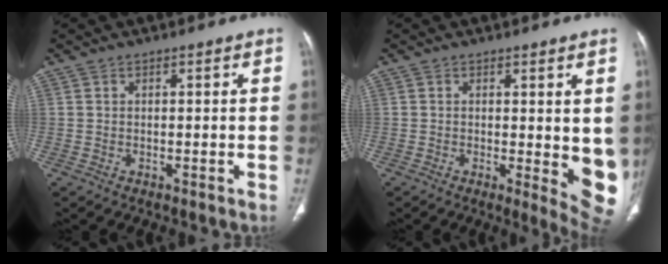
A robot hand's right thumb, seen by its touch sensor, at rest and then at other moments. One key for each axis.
{"total": 8.2, "fx": -0.1, "fy": 2.7, "fz": 7.8, "tx": -0.086, "ty": -0.018, "tz": 0.001}